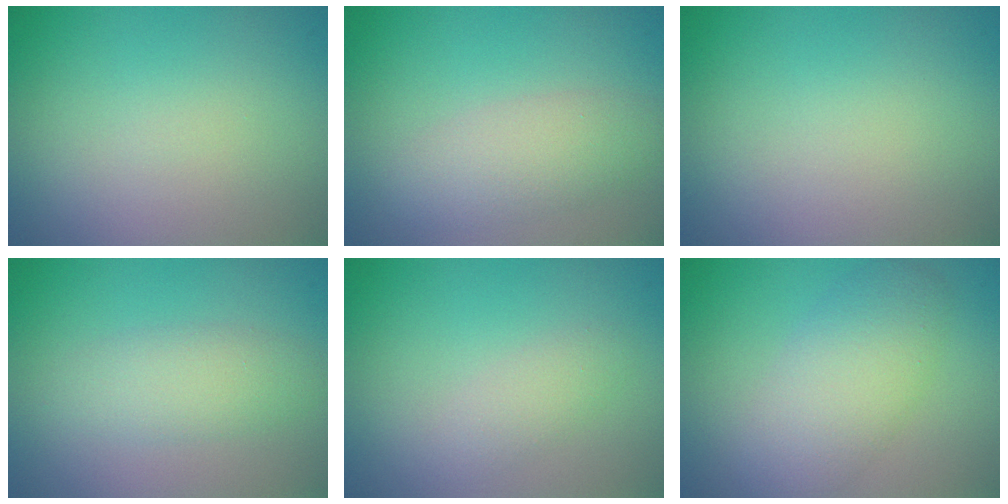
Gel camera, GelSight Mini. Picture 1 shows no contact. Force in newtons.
{"total": 3.0, "press": 3.0, "slide": 0.2}
{"total": 0.0}
{"total": 2.7, "press": 2.7, "slide": 0.1}
{"total": 1.5, "press": 1.5, "slide": 0.0}
{"total": 4.6, "press": 4.5, "slide": 0.6}